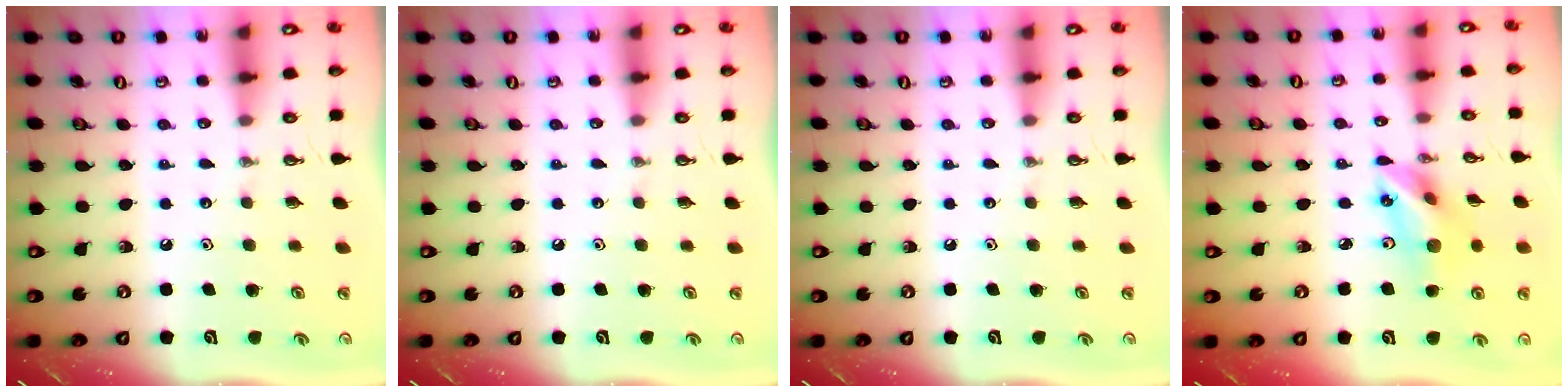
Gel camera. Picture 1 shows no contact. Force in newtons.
{"total": 0.0}
{"total": 0.0}
{"total": 12.5, "press": 12.2, "slide": 2.9}